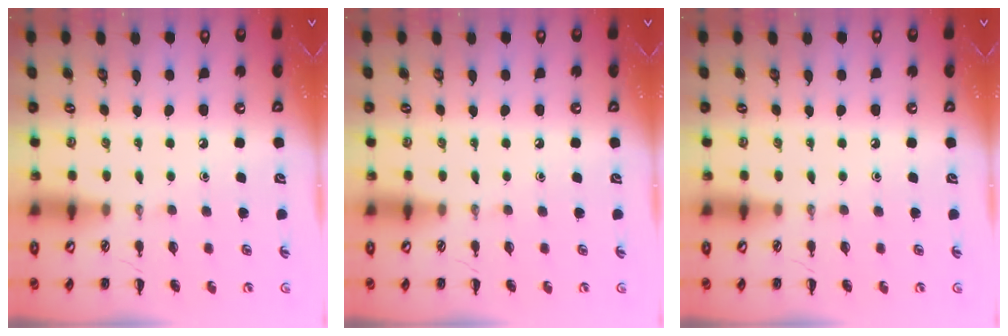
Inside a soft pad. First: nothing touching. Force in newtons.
{"total": 0.0}
{"total": 0.0}